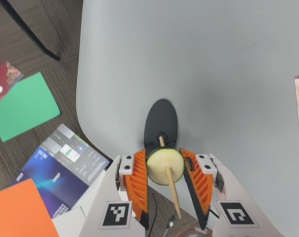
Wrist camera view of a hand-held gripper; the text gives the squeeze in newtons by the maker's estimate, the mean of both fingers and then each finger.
{"total": 10.1, "left": 10.5, "right": 9.7}